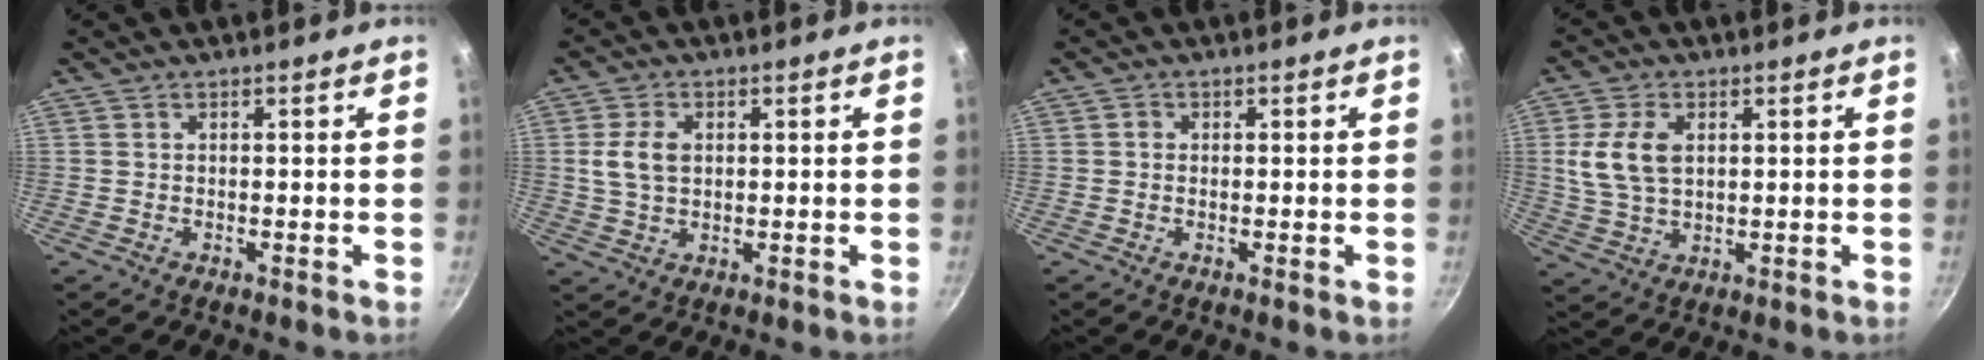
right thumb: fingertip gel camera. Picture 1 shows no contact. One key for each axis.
{"total": 5.8, "fx": 1.0, "fy": 3.9, "fz": 4.2, "tx": -0.081, "ty": 0.002, "tz": 0.021}
{"total": 0.9, "fx": 0.1, "fy": 0.7, "fz": 0.6, "tx": -0.007, "ty": 0.001, "tz": -0.004}
{"total": 8.7, "fx": 1.8, "fy": 5.4, "fz": 6.6, "tx": -0.134, "ty": -0.001, "tz": 0.041}